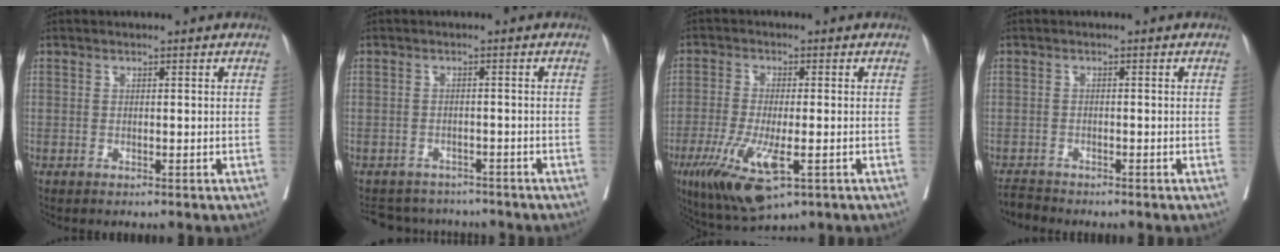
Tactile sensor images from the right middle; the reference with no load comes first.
{"total": 7.3, "force": [-6.9, 2.2, 0.7], "torque": [-0.017, 0.007, -0.092]}
{"total": 11.2, "force": [-4.8, 2.9, 9.7], "torque": [-0.185, -0.031, -0.075]}
{"total": 2.0, "force": [-2.0, -0.2, -0.3], "torque": [0.000, -0.014, -0.035]}